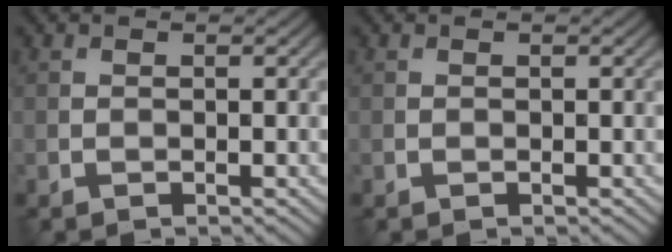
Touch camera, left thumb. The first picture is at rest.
{"total": 0.0}